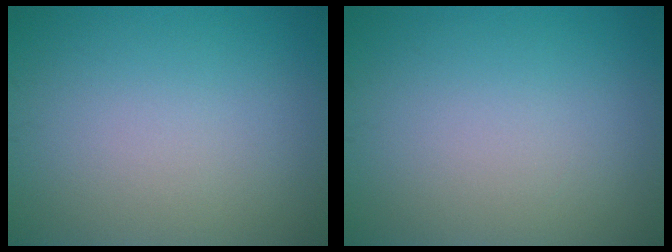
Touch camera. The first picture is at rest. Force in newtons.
{"total": 0.0}